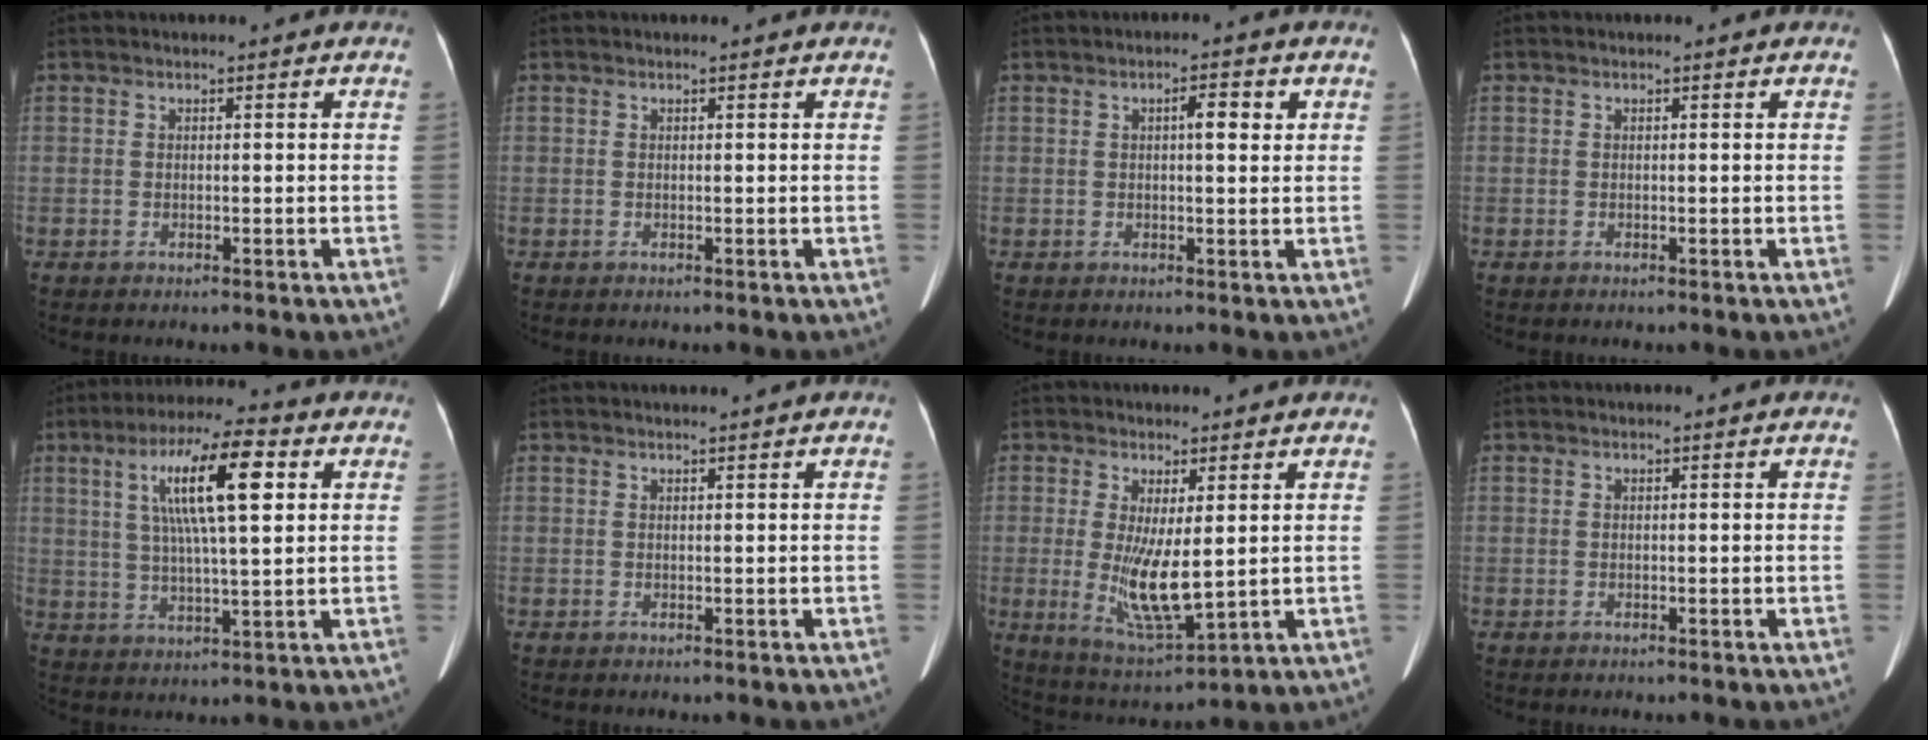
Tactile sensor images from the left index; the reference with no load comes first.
{"total": 0.6, "force": [0.6, 0.0, 0.1], "torque": [-0.002, 0.002, 0.007]}
{"total": 3.2, "force": [1.0, 0.7, 2.9], "torque": [-0.047, 0.008, 0.014]}
{"total": 0.0}
{"total": 12.6, "force": [4.0, 1.9, 11.8], "torque": [-0.218, 0.021, 0.069]}
{"total": 1.1, "force": [0.9, -0.3, 0.5], "torque": [-0.008, 0.006, 0.022]}
{"total": 8.5, "force": [0.3, 1.9, 8.3], "torque": [-0.164, -0.026, 0.016]}
{"total": 0.0}